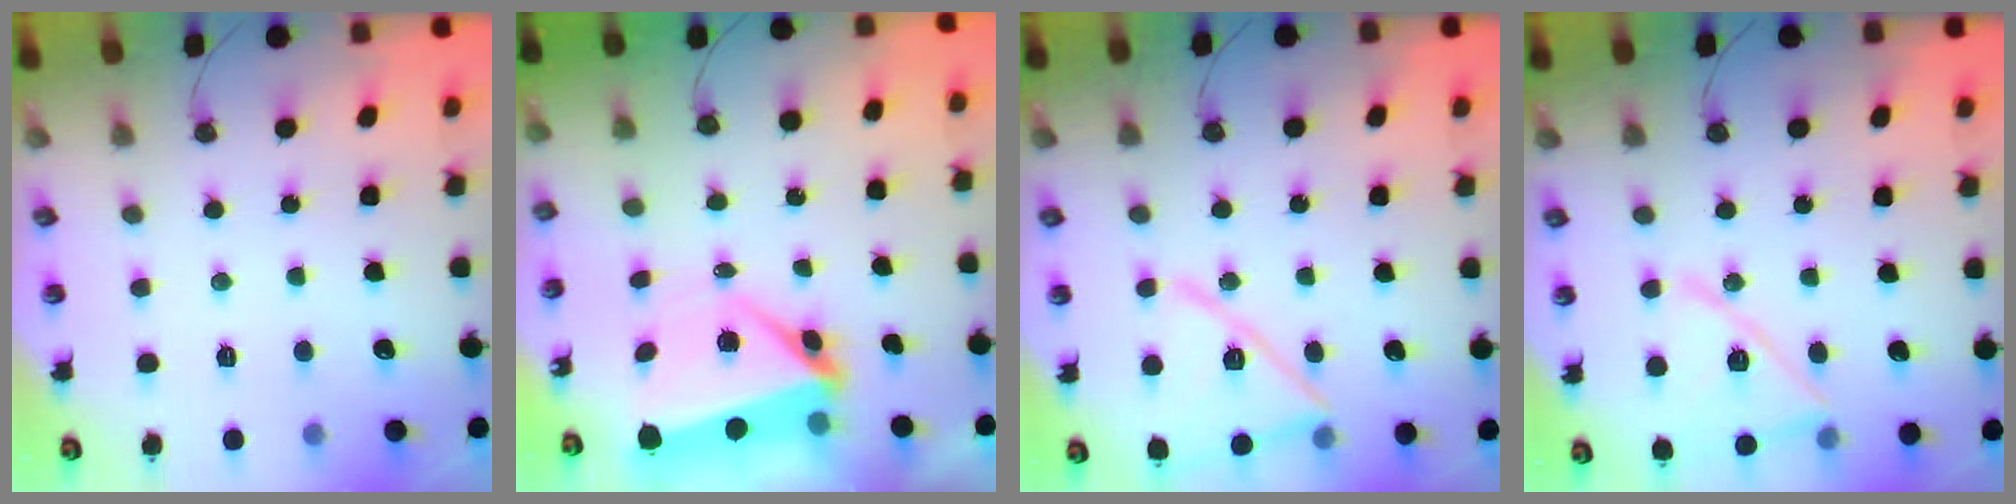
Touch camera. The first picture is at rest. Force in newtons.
{"total": 7.1, "press": 6.9, "slide": 1.7}
{"total": 14.9, "press": 14.7, "slide": 2.5}
{"total": 16.6, "press": 16.4, "slide": 2.6}